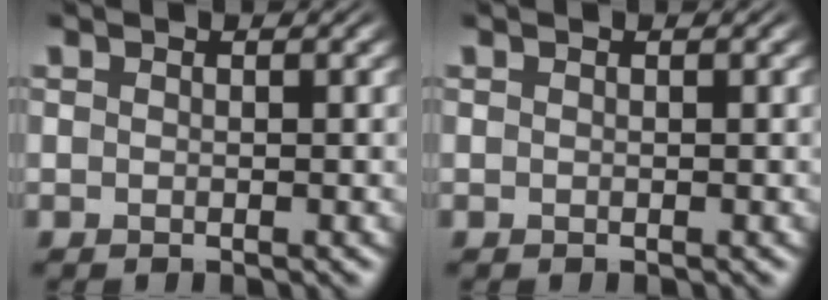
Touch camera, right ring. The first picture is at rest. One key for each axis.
{"total": 0.0}